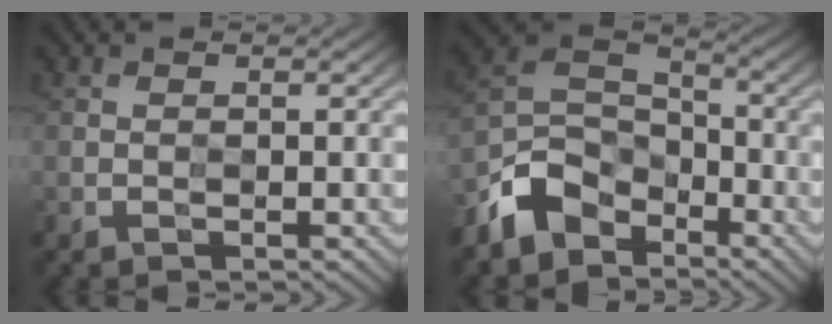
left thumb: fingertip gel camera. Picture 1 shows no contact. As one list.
[{"total": 7.4, "force": [-5.5, 4.6, 1.9], "torque": [-0.033, 0.002, -0.130]}]